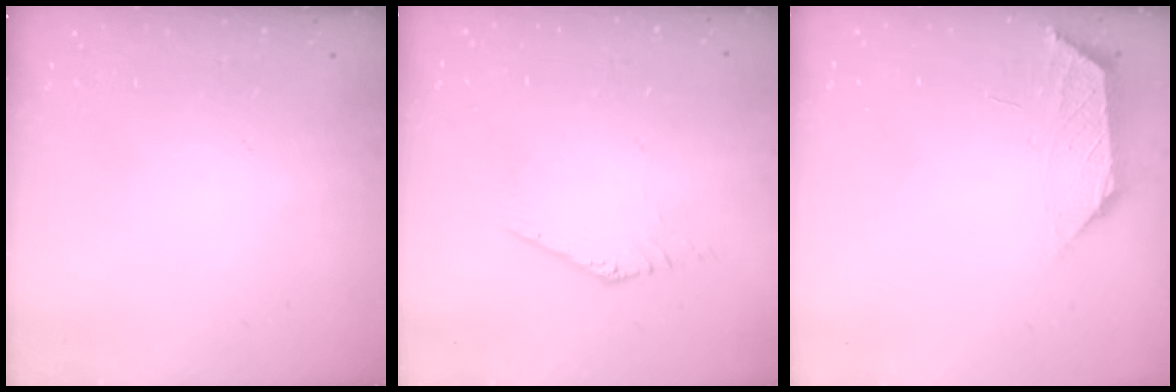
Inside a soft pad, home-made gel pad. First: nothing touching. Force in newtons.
{"total": 0.7, "press": 0.7, "slide": 0.1}
{"total": 1.3, "press": 1.2, "slide": 0.4}